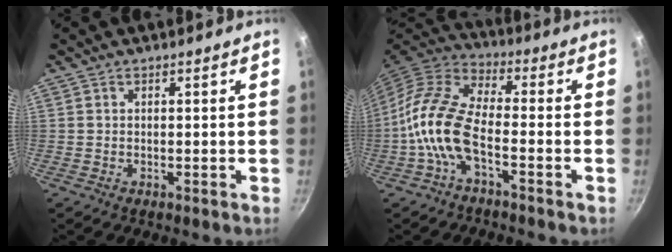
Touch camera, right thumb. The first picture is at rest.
{"total": 12.0, "force": [-3.9, 5.4, 10.0], "torque": [-0.201, 0.036, -0.092]}